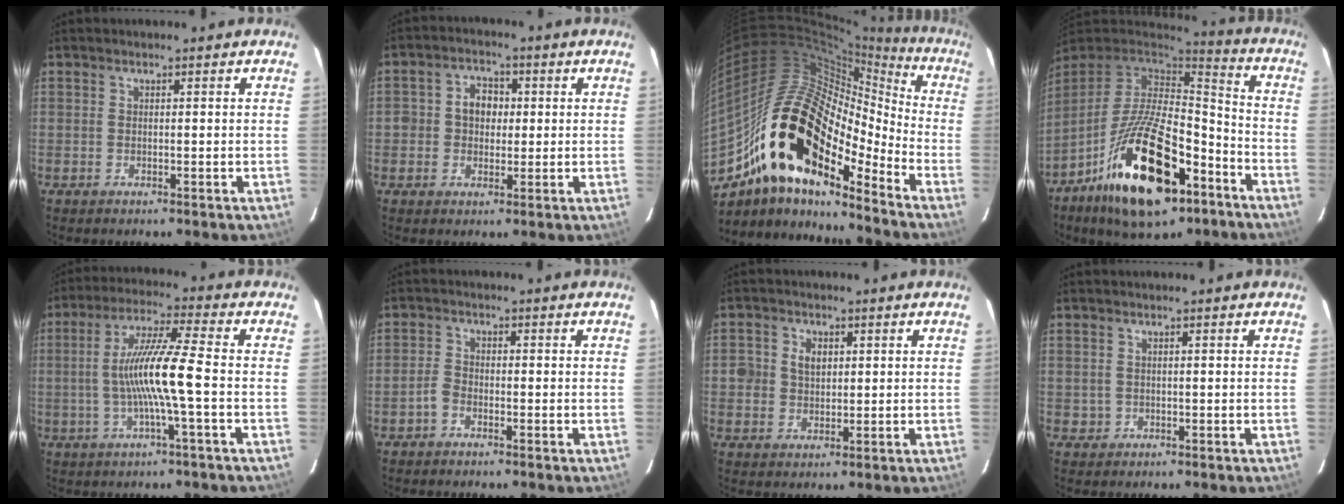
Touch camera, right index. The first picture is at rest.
{"total": 5.4, "force": [0.1, 4.7, 2.6], "torque": [-0.047, 0.016, 0.001]}
{"total": 22.7, "force": [-13.7, 10.2, 15.0], "torque": [-0.257, -0.008, -0.264]}
{"total": 25.3, "force": [-13.1, 10.9, 18.6], "torque": [-0.354, -0.018, -0.211]}
{"total": 11.0, "force": [-1.8, -0.7, 10.8], "torque": [-0.208, 0.006, -0.032]}
{"total": 2.2, "force": [-1.6, 1.2, 0.9], "torque": [-0.023, 0.007, -0.032]}
{"total": 4.4, "force": [0.6, 3.9, 2.0], "torque": [-0.038, 0.011, 0.013]}
{"total": 1.4, "force": [-0.1, 1.4, 0.0], "torque": [0.003, 0.006, 0.003]}